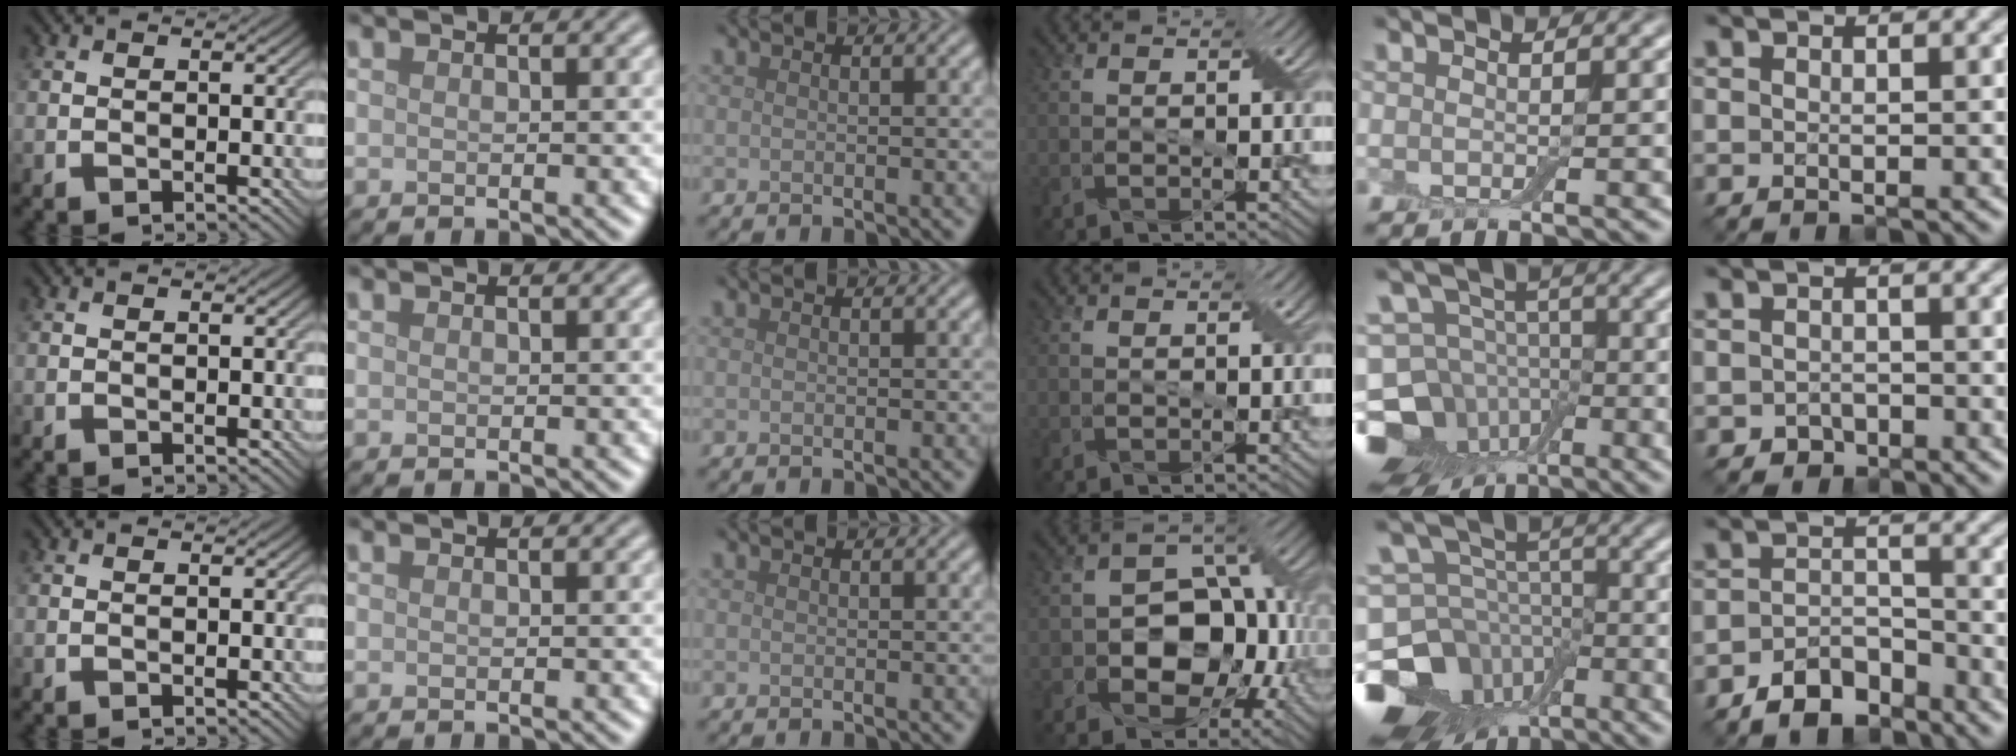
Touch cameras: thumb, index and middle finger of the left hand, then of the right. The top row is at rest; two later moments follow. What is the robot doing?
{"motion": "insert", "object": "drawer"}